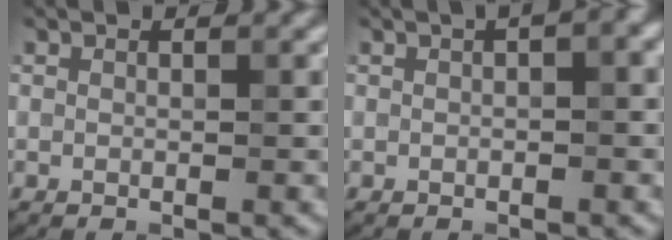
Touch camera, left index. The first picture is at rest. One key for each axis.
{"total": 3.4, "fx": 1.0, "fy": 1.1, "fz": 3.1, "tx": -0.031, "ty": 0.016, "tz": 0.003}